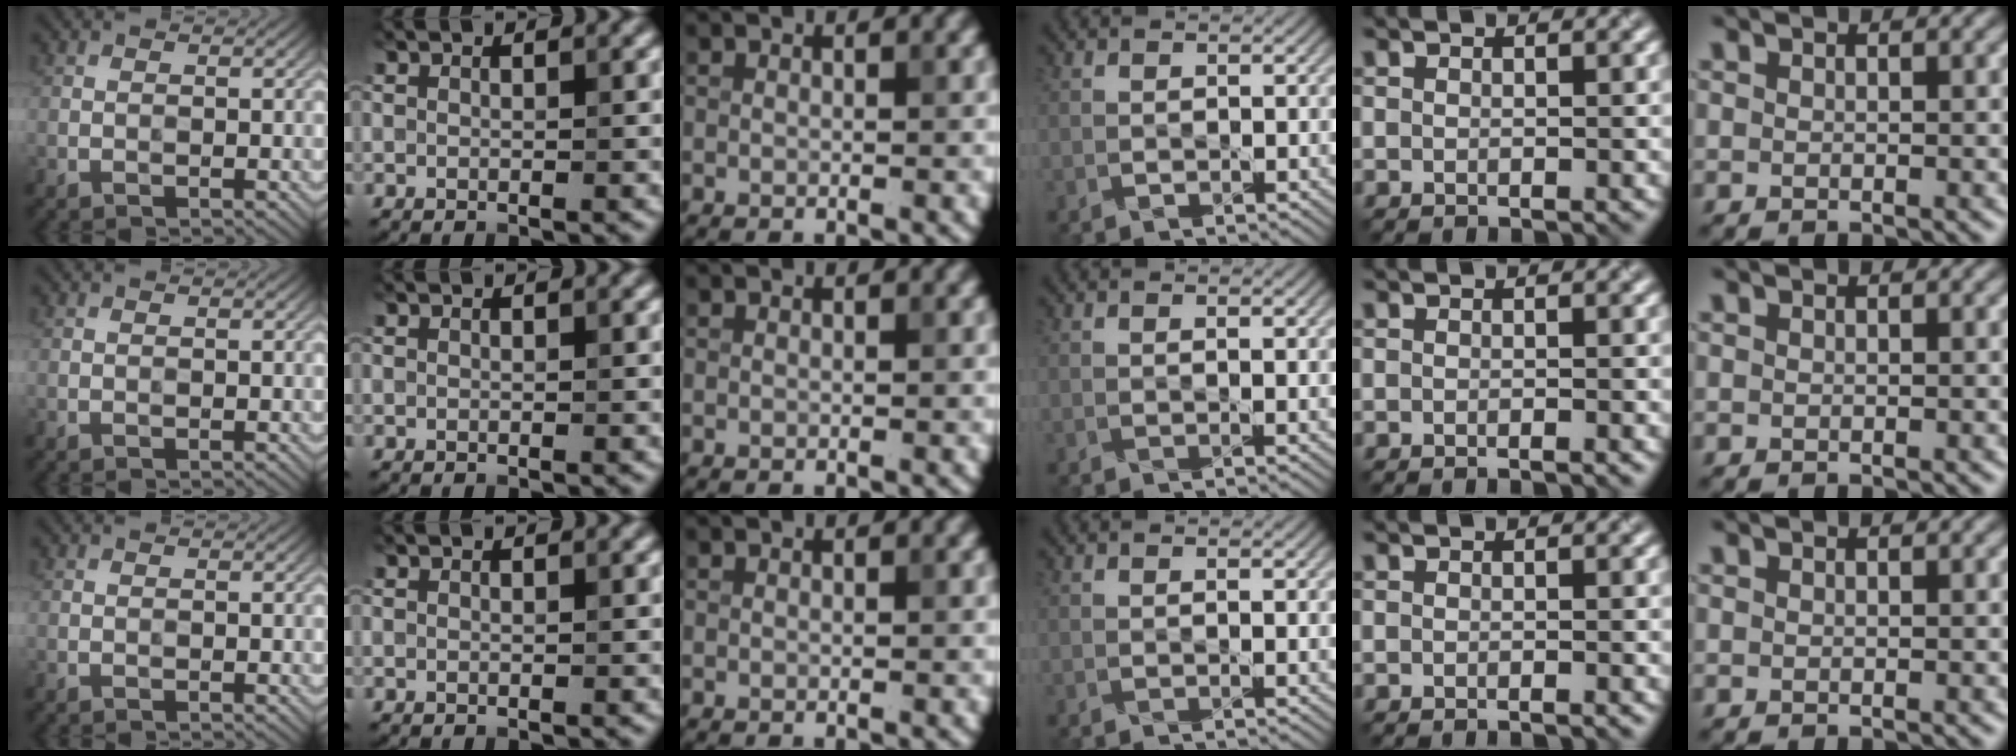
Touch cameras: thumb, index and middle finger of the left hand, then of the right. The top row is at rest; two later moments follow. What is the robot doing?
{"motion": "dispense", "object": "syringe"}